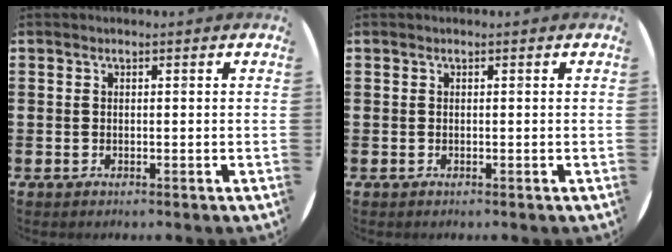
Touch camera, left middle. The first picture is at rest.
{"total": 0.0}